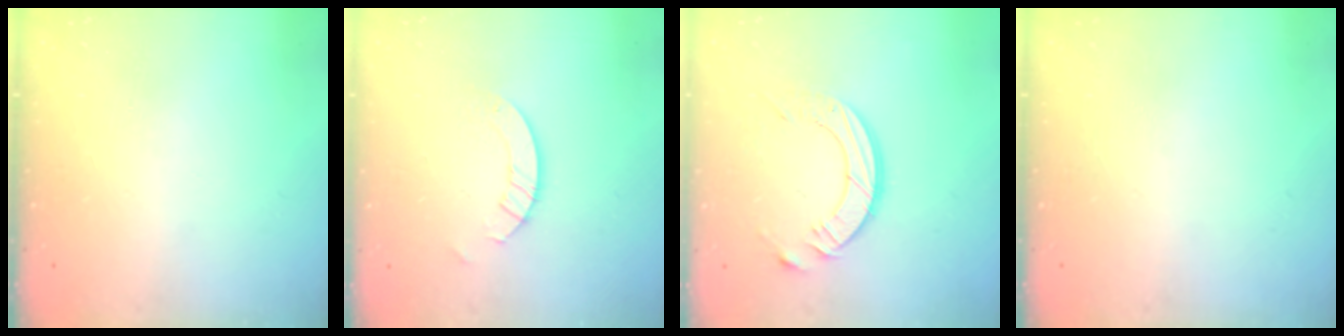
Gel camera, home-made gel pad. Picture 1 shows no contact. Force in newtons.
{"total": 2.6, "press": 2.6, "slide": 0.2}
{"total": 10.4, "press": 10.3, "slide": 0.9}
{"total": 0.0}